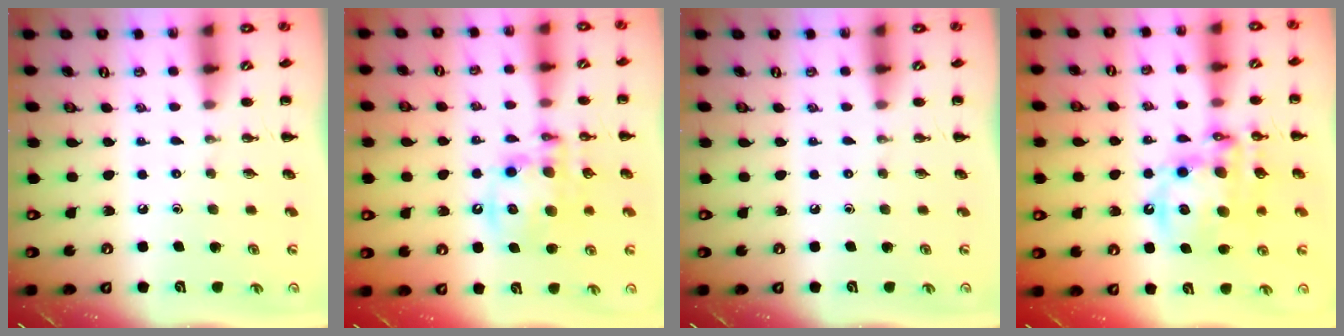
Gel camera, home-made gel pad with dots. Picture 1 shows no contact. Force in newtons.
{"total": 13.9, "press": 13.6, "slide": 2.9}
{"total": 0.0}
{"total": 15.8, "press": 15.3, "slide": 3.8}